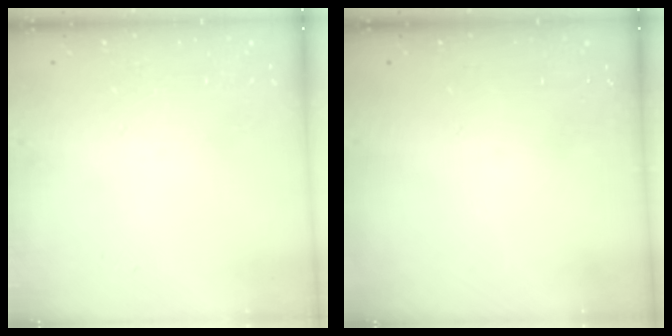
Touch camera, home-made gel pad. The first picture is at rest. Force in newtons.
{"total": 0.0}